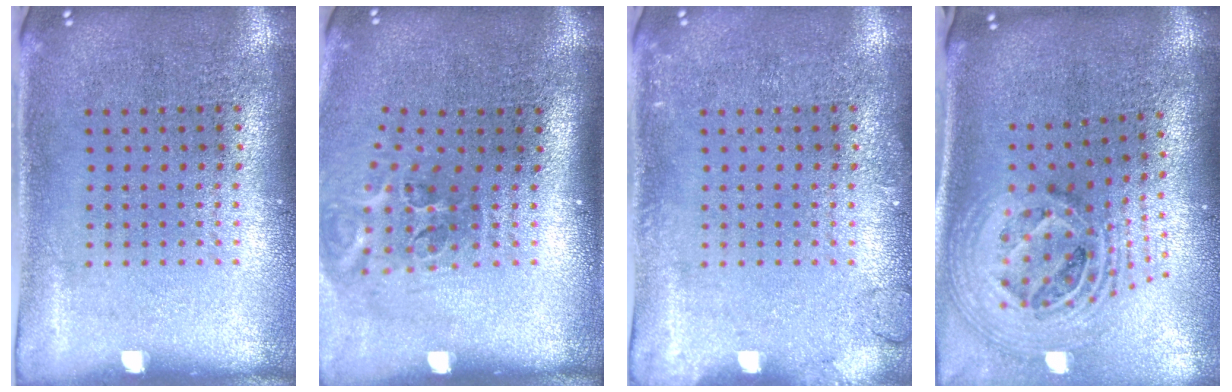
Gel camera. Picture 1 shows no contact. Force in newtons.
{"total": 2.1, "press": 1.2, "slide": 1.7}
{"total": 1.2, "press": 1.1, "slide": 0.2}
{"total": 2.6, "press": 1.9, "slide": 1.9}